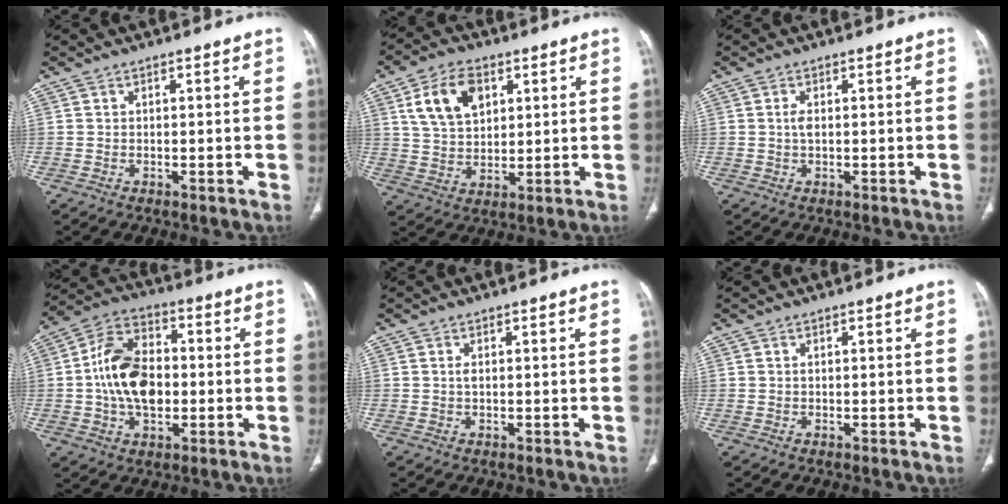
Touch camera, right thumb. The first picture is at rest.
{"total": 10.9, "force": [4.3, 7.1, 7.1], "torque": [-0.110, -0.009, 0.083]}
{"total": 1.3, "force": [0.1, 0.6, 1.2], "torque": [-0.025, 0.000, 0.002]}
{"total": 14.3, "force": [-0.8, 9.3, 10.8], "torque": [-0.180, 0.025, -0.018]}
{"total": 0.6, "force": [0.1, 0.2, 0.5], "torque": [-0.014, -0.001, 0.000]}
{"total": 0.0}